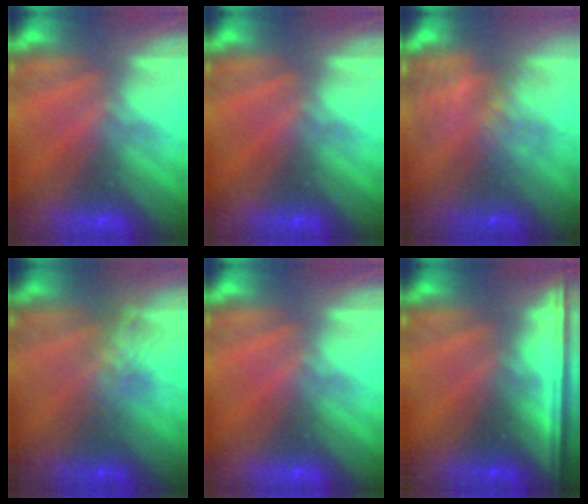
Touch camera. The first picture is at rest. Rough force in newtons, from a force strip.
{"total": 0.0}
{"total": 7.3}
{"total": 4.6}
{"total": 0.0}
{"total": 8.1}